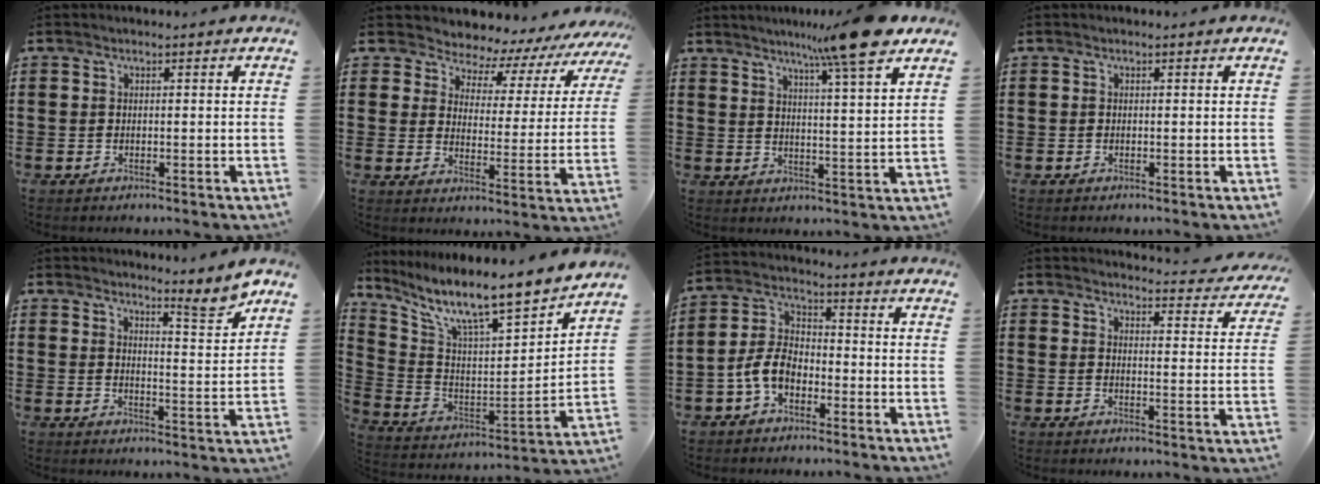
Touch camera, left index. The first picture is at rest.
{"total": 4.9, "force": [4.7, 1.4, 0.6], "torque": [-0.035, -0.041, 0.075]}
{"total": 10.2, "force": [8.0, -0.8, 6.2], "torque": [-0.111, -0.031, 0.130]}
{"total": 0.0}
{"total": 6.3, "force": [5.4, 0.4, 3.2], "torque": [-0.046, -0.035, 0.085]}
{"total": 10.4, "force": [8.7, 1.1, 5.7], "torque": [-0.130, -0.076, 0.138]}
{"total": 5.9, "force": [-3.1, 3.5, 3.6], "torque": [-0.092, 0.008, -0.066]}
{"total": 3.7, "force": [3.6, 0.1, 0.7], "torque": [-0.014, -0.029, 0.059]}